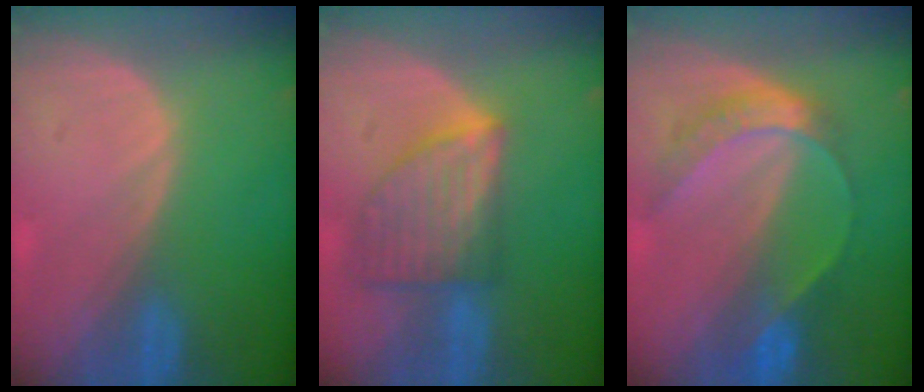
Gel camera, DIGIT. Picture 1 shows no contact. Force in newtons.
{"total": 7.7, "press": 7.0, "slide": 3.2}
{"total": 7.0, "press": 5.8, "slide": 3.9}